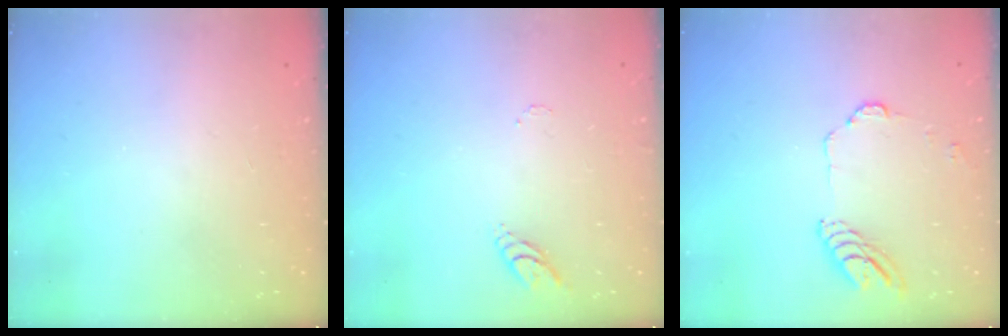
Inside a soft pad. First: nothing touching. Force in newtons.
{"total": 4.1, "press": 4.1, "slide": 0.4}
{"total": 8.4, "press": 8.4, "slide": 0.3}